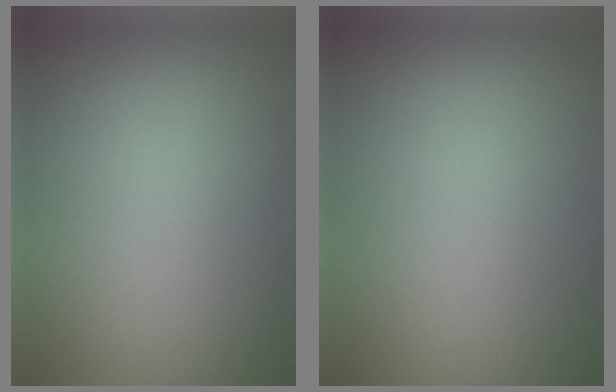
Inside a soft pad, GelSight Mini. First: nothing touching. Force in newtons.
{"total": 0.0}